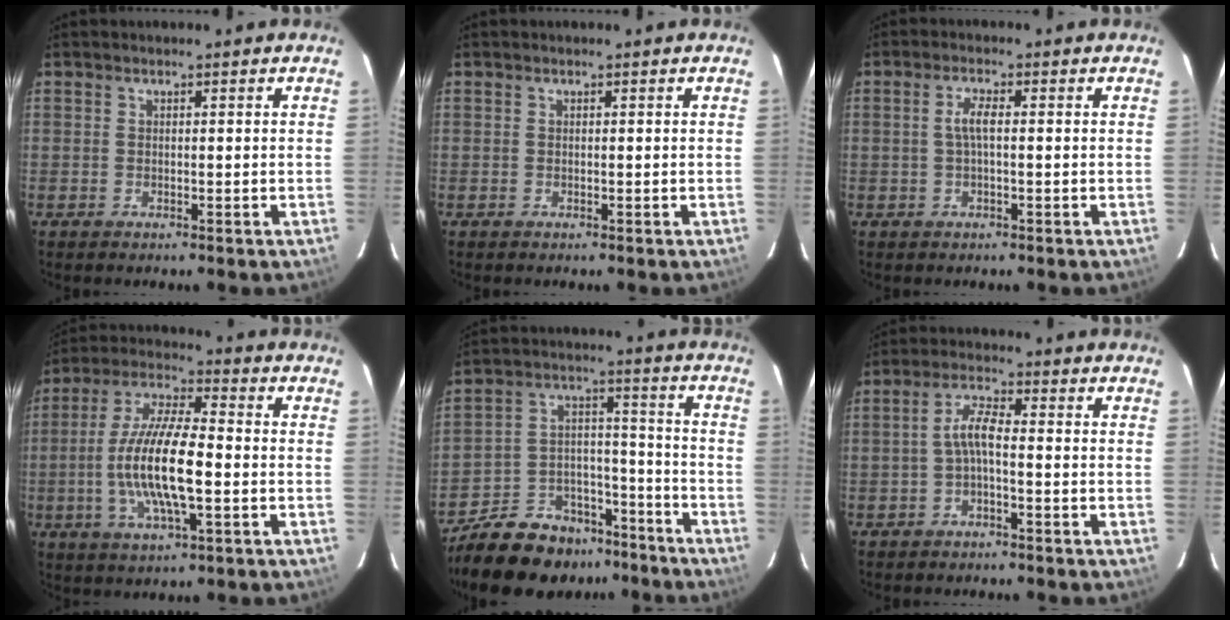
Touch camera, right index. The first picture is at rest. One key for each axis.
{"total": 0.0}
{"total": 2.8, "fx": 0.0, "fy": 0.5, "fz": 2.7, "tx": -0.055, "ty": 0.005, "tz": 0.001}
{"total": 14.4, "fx": -2.5, "fy": 3.8, "fz": 13.7, "tx": -0.276, "ty": -0.002, "tz": -0.050}
{"total": 17.2, "fx": -13.7, "fy": 8.8, "fz": 5.6, "tx": -0.129, "ty": 0.051, "tz": -0.198}
{"total": 3.9, "fx": -1.2, "fy": 0.9, "fz": 3.6, "tx": -0.077, "ty": 0.012, "tz": -0.026}